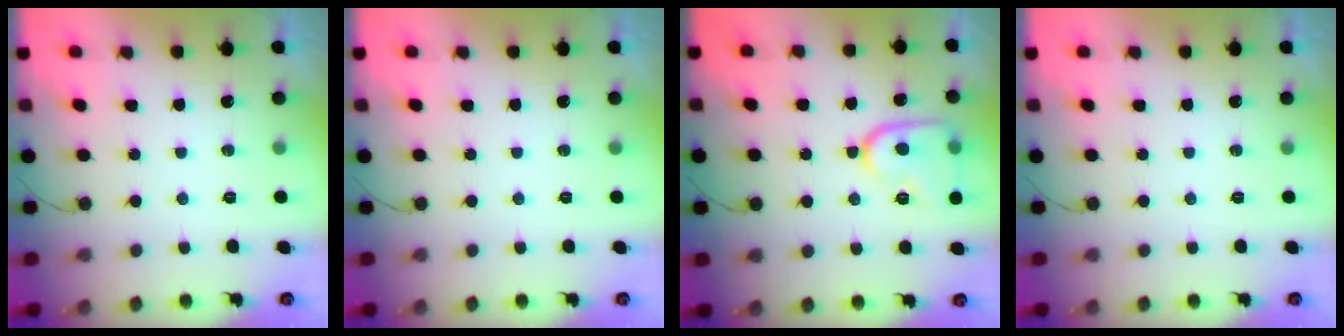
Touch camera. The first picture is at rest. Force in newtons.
{"total": 0.0}
{"total": 13.6, "press": 13.6, "slide": 1.3}
{"total": 0.0}